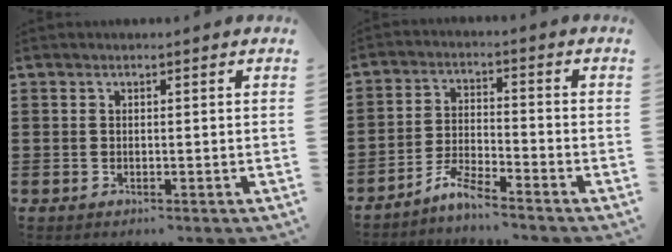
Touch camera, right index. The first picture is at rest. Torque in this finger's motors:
{"motor_torque": [0.62, -0.09, 0.07, -0.01]}